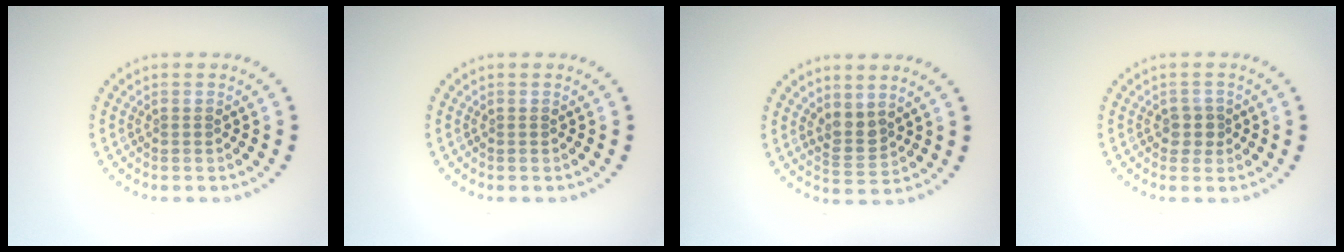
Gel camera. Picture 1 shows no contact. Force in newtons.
{"total": 0.0}
{"total": 2.2, "press": 1.8, "slide": 1.2}
{"total": 1.6, "press": 1.3, "slide": 0.9}